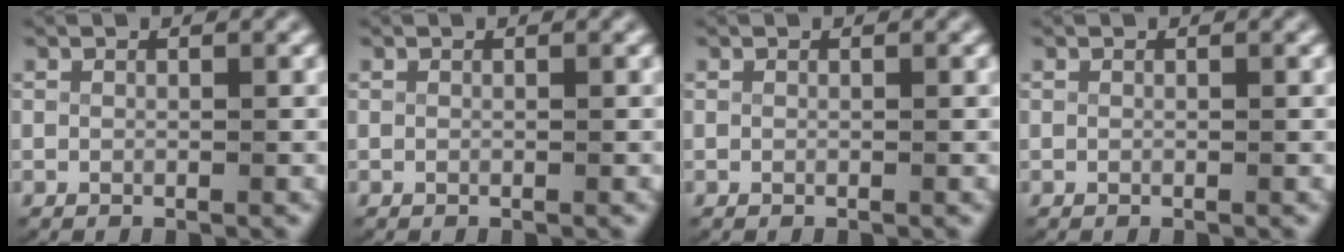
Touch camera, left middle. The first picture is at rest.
{"total": 0.0}
{"total": 0.0}
{"total": 0.0}